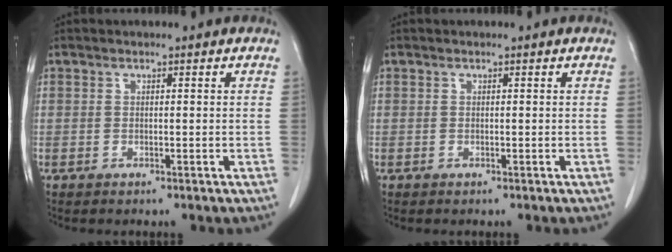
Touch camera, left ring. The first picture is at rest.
{"total": 0.0}